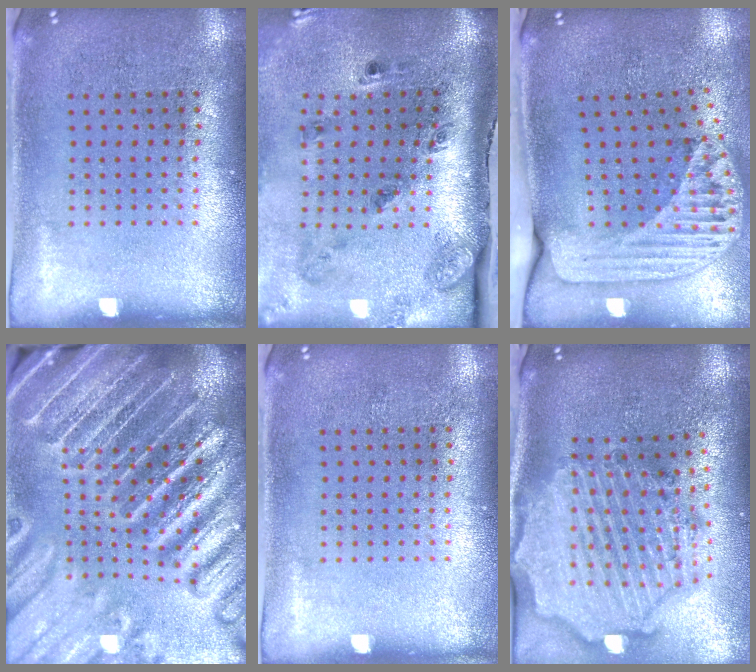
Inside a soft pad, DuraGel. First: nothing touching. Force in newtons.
{"total": 2.8, "press": 1.7, "slide": 2.2}
{"total": 2.5, "press": 1.8, "slide": 1.7}
{"total": 5.6, "press": 4.8, "slide": 2.8}
{"total": 0.0}
{"total": 3.6, "press": 2.9, "slide": 2.1}